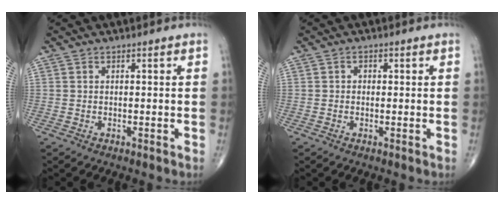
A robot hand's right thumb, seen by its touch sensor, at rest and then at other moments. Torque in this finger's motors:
{"motor_torque": [-0.47, 0.43, -0.15, -0.08, 0.06]}